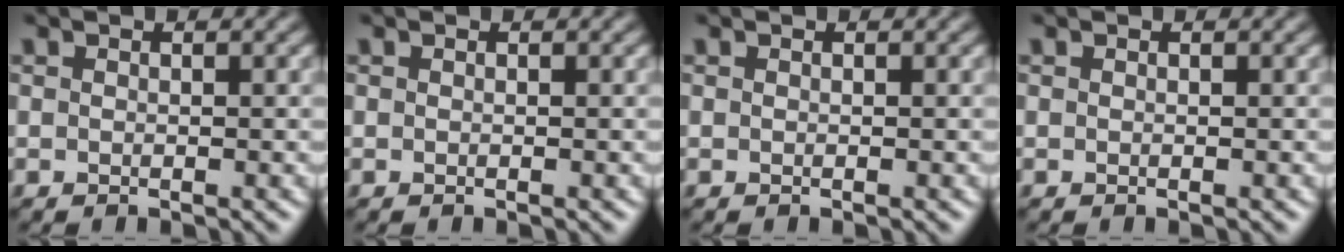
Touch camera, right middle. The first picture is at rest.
{"total": 0.0}
{"total": 0.0}
{"total": 0.0}